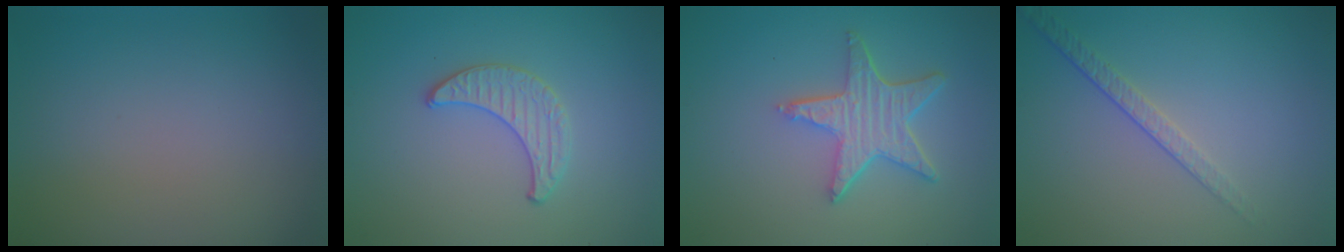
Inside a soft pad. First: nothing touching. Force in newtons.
{"total": 1.5, "press": 1.5, "slide": 0.1}
{"total": 5.0, "press": 4.0, "slide": 3.0}
{"total": 1.9, "press": 1.4, "slide": 1.3}